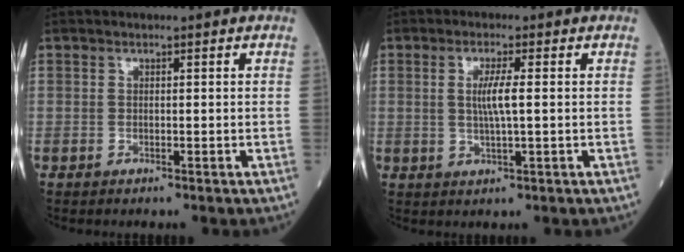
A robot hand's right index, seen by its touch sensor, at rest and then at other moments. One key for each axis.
{"total": 3.9, "fx": 0.5, "fy": 0.0, "fz": 3.9, "tx": -0.079, "ty": -0.005, "tz": 0.009}